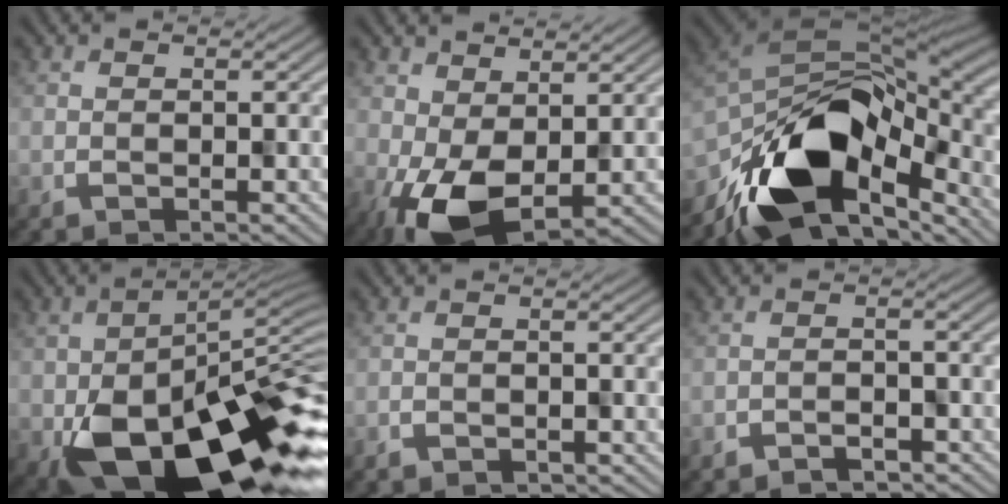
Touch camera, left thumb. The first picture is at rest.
{"total": 6.5, "force": [-1.4, 3.6, 5.2], "torque": [-0.122, -0.024, -0.007]}
{"total": 14.5, "force": [-6.8, 8.6, 9.4], "torque": [-0.180, -0.031, -0.122]}
{"total": 17.3, "force": [-7.4, 8.2, 13.2], "torque": [-0.219, -0.043, -0.113]}
{"total": 1.6, "force": [-1.6, 0.4, -0.2], "torque": [-0.003, -0.007, -0.019]}
{"total": 2.8, "force": [-2.7, 0.5, 0.3], "torque": [-0.010, -0.006, -0.038]}